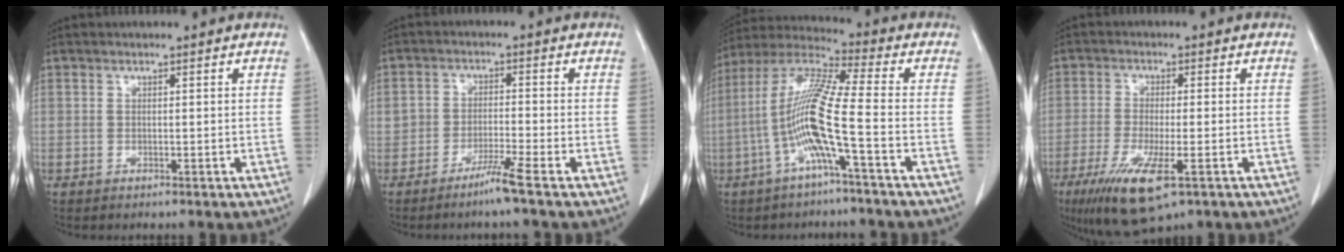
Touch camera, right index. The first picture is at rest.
{"total": 3.9, "force": [-2.9, -0.4, 2.7], "torque": [-0.049, -0.005, -0.060]}
{"total": 12.0, "force": [-3.4, -0.7, 11.5], "torque": [-0.239, 0.008, -0.077]}
{"total": 10.5, "force": [-5.4, 2.2, 8.7], "torque": [-0.165, -0.030, -0.087]}